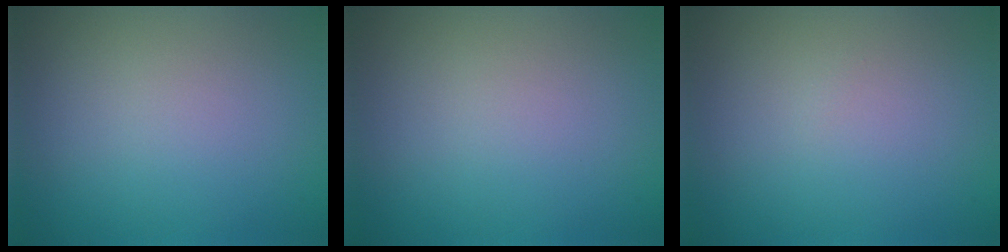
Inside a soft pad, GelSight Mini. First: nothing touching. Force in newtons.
{"total": 0.0}
{"total": 0.0}